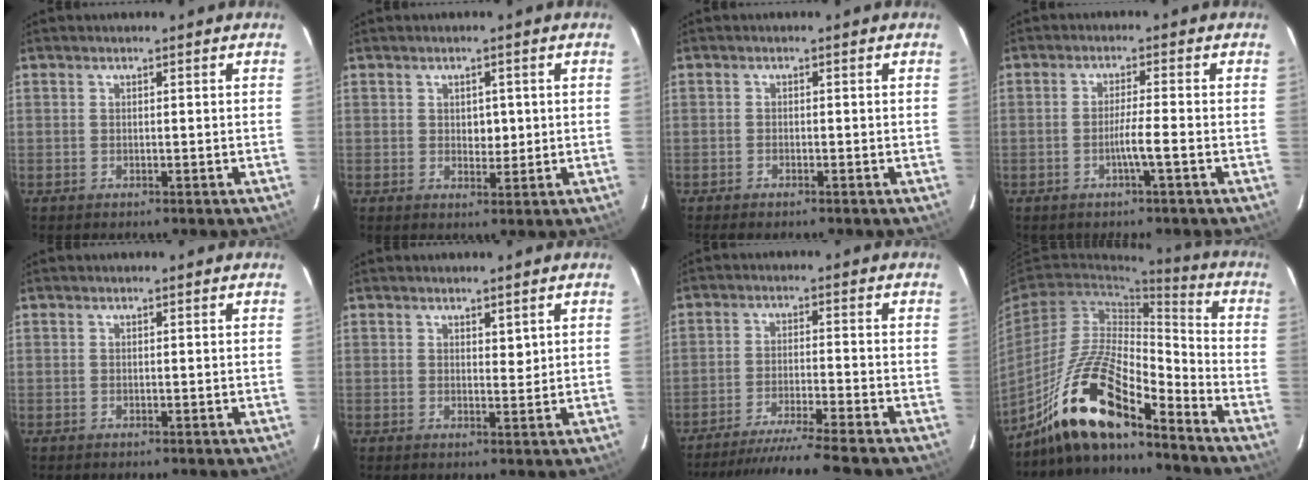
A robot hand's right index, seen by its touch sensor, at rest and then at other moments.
{"total": 2.8, "force": [0.3, 1.9, 2.1], "torque": [-0.029, 0.000, 0.010]}
{"total": 2.4, "force": [-1.8, 0.7, 1.3], "torque": [-0.026, -0.005, -0.026]}
{"total": 3.5, "force": [-1.3, -0.5, 3.2], "torque": [-0.055, -0.002, -0.026]}
{"total": 0.0}
{"total": 1.8, "force": [0.9, 0.8, 1.3], "torque": [-0.021, -0.003, 0.017]}
{"total": 11.9, "force": [-10.6, -1.6, 5.4], "torque": [-0.063, -0.031, -0.166]}
{"total": 15.6, "force": [-11.7, 3.3, 9.9], "torque": [-0.186, 0.011, -0.213]}